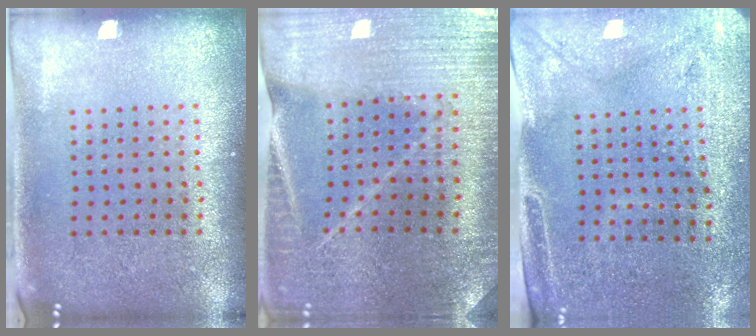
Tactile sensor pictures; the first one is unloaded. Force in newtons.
{"total": 2.0, "press": 2.0, "slide": 0.1}
{"total": 2.9, "press": 2.5, "slide": 1.6}